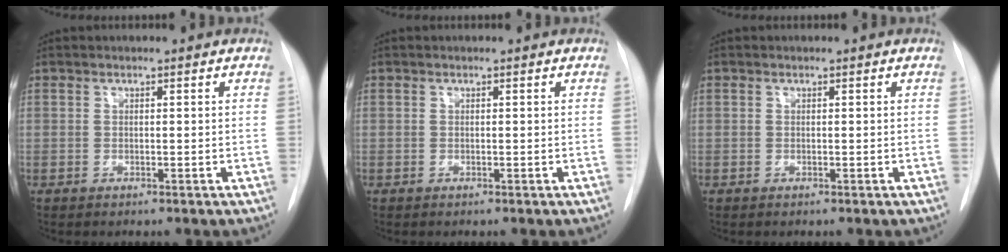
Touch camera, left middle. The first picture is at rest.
{"total": 0.0}
{"total": 0.0}